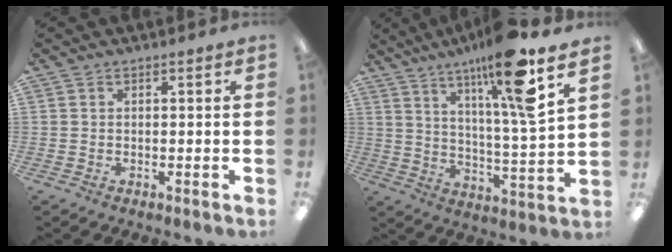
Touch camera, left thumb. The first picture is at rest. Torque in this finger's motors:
{"motor_torque": [2.13, 1.70, 1.74, -1.03, 0.15]}